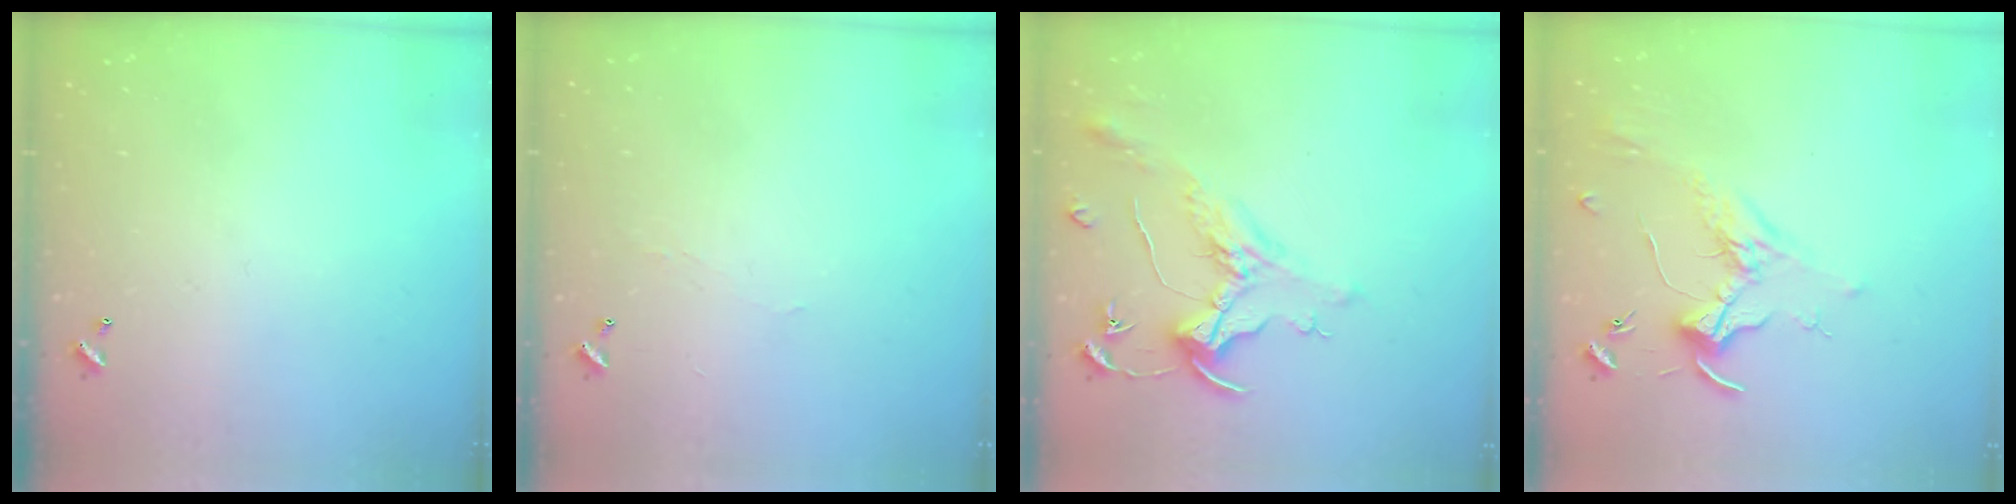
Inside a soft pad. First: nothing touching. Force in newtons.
{"total": 0.8, "press": 0.7, "slide": 0.4}
{"total": 1.6, "press": 1.4, "slide": 0.7}
{"total": 1.7, "press": 1.6, "slide": 0.7}